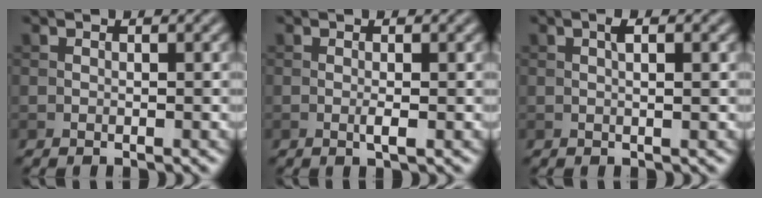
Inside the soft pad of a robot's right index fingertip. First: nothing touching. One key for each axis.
{"total": 1.3, "fx": -0.2, "fy": 0.2, "fz": 1.3, "tx": -0.025, "ty": -0.002, "tz": -0.005}
{"total": 1.5, "fx": 0.4, "fy": 0.2, "fz": 1.5, "tx": -0.026, "ty": 0.003, "tz": 0.006}